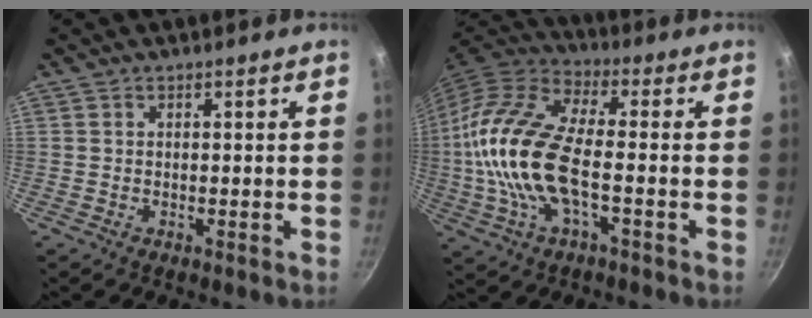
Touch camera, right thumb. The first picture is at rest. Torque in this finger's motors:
{"motor_torque": [-0.37, 1.68, 2.19, -0.57, 0.81]}